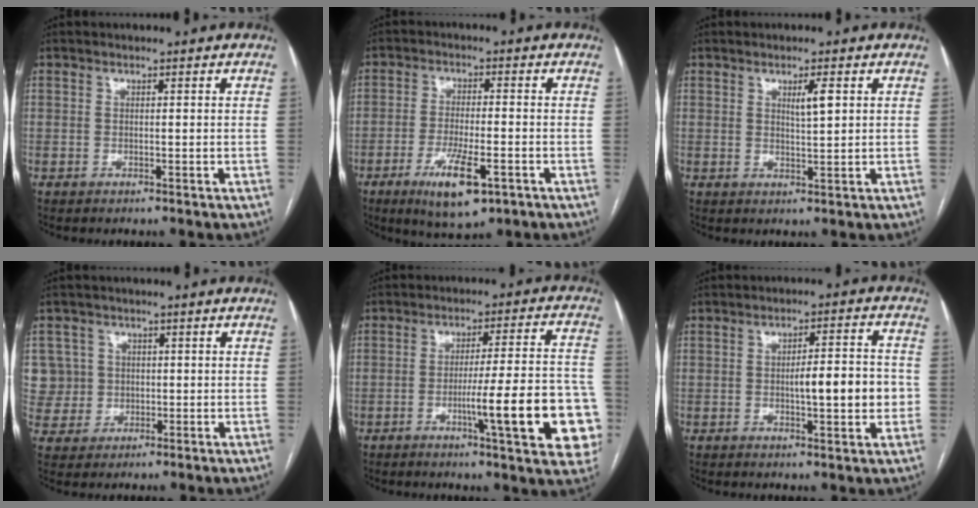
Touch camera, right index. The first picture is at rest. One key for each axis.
{"total": 9.1, "fx": -4.4, "fy": 2.3, "fz": 7.7, "tx": -0.140, "ty": -0.017, "tz": -0.067}
{"total": 2.8, "fx": 1.1, "fy": 0.2, "fz": 2.5, "tx": -0.043, "ty": -0.002, "tz": 0.019}
{"total": 6.9, "fx": 1.1, "fy": 6.8, "fz": -0.1, "tx": 0.003, "ty": 0.030, "tz": 0.033}
{"total": 16.7, "fx": -5.1, "fy": 1.5, "fz": 15.8, "tx": -0.151, "ty": 0.017, "tz": -0.060}
{"total": 8.0, "fx": -1.0, "fy": 1.6, "fz": 7.8, "tx": -0.114, "ty": 0.015, "tz": -0.011}